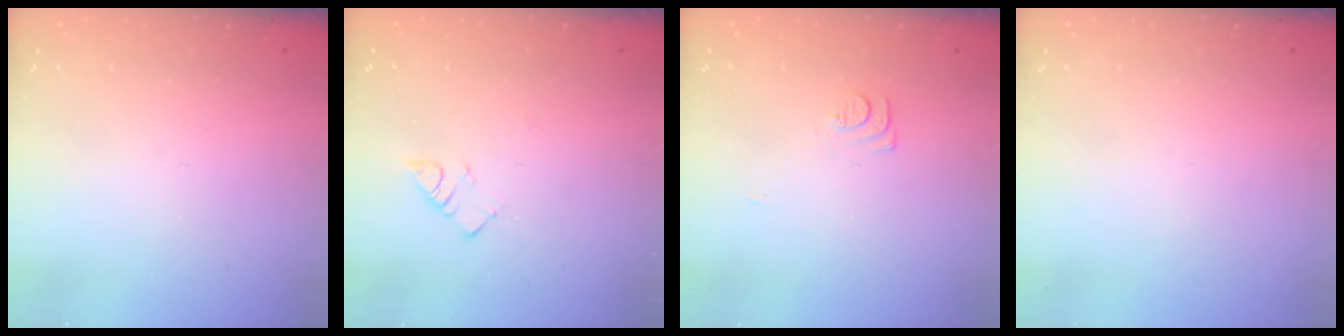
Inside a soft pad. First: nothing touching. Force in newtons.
{"total": 3.2, "press": 3.2, "slide": 0.4}
{"total": 6.2, "press": 6.2, "slide": 0.6}
{"total": 0.0}